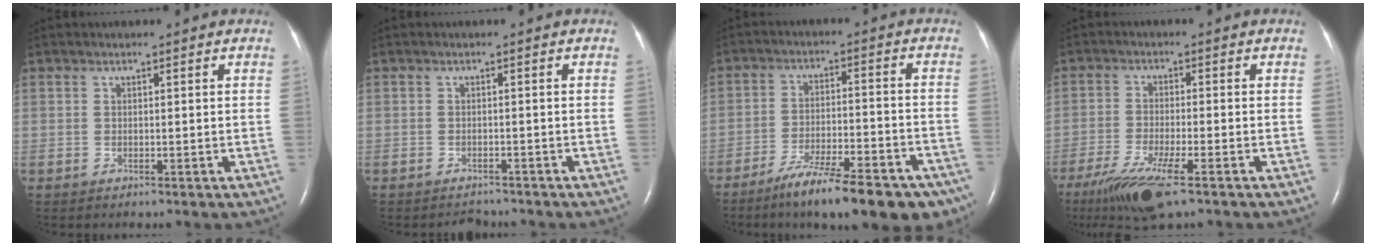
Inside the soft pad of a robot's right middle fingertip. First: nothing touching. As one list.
[{"total": 2.0, "force": [-1.8, 0.6, 0.0], "torque": [-0.003, -0.005, -0.024]}, {"total": 17.7, "force": [-13.3, 3.9, 11.0], "torque": [-0.115, 0.007, -0.199]}, {"total": 9.6, "force": [-6.3, 1.2, 7.2], "torque": [-0.136, -0.027, -0.108]}]